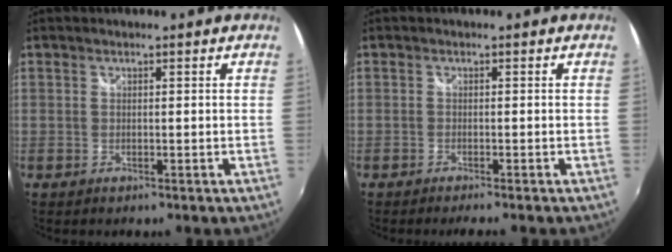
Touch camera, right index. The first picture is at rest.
{"total": 2.4, "force": [-2.2, -0.1, 1.1], "torque": [-0.028, -0.013, -0.037]}